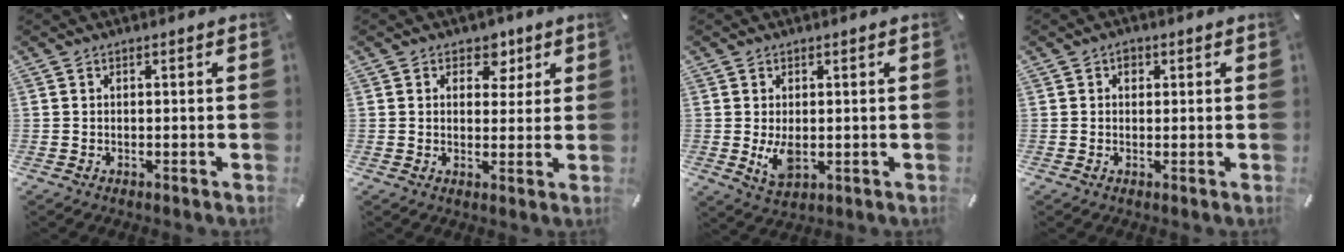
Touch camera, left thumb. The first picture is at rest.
{"total": 5.7, "force": [2.5, 4.5, 2.5], "torque": [-0.015, -0.007, 0.035]}
{"total": 5.5, "force": [-0.2, 3.3, 4.4], "torque": [-0.089, -0.010, -0.008]}
{"total": 1.5, "force": [0.4, 1.3, 0.6], "torque": [-0.005, 0.004, 0.004]}